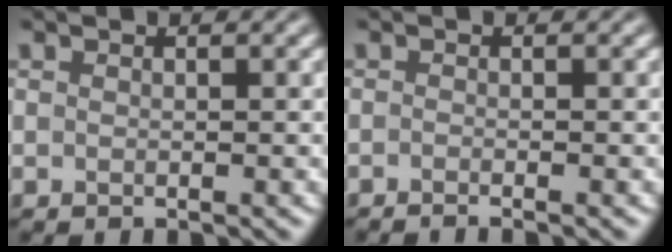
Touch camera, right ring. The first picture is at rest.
{"total": 1.0, "force": [-0.9, -0.2, 0.4], "torque": [-0.010, -0.006, -0.020]}